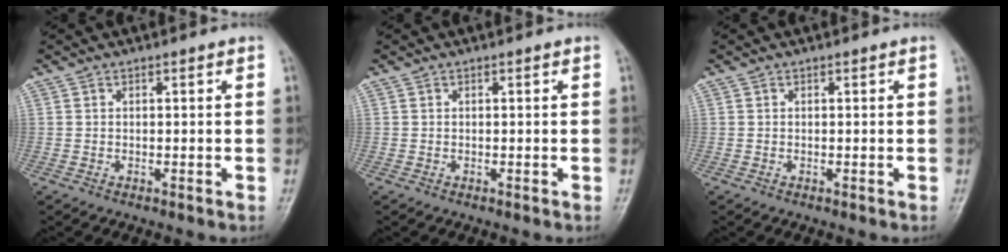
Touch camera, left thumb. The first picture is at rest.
{"total": 0.0}
{"total": 0.0}